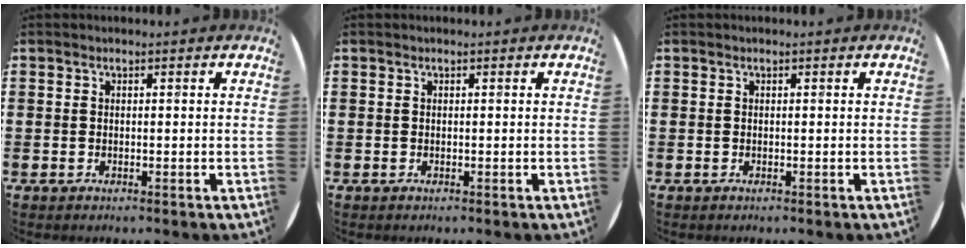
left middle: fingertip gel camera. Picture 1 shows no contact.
{"total": 0.0}
{"total": 0.0}